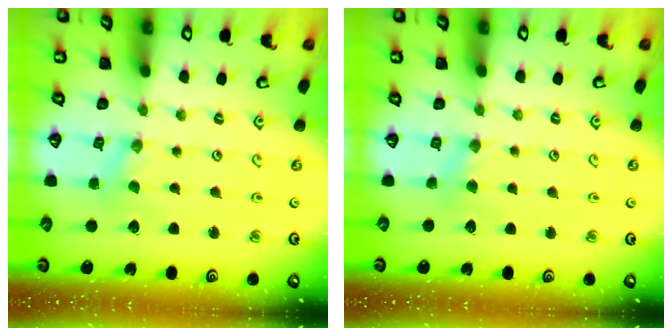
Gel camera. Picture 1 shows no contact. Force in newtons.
{"total": 3.0, "press": 2.9, "slide": 0.5}